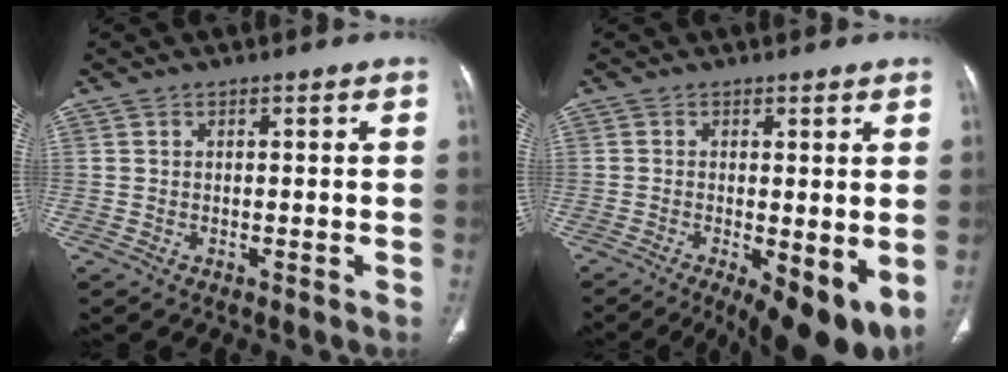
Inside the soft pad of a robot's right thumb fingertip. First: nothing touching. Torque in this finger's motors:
{"motor_torque": [-0.16, 0.60, 0.16, -0.12, 0.23]}